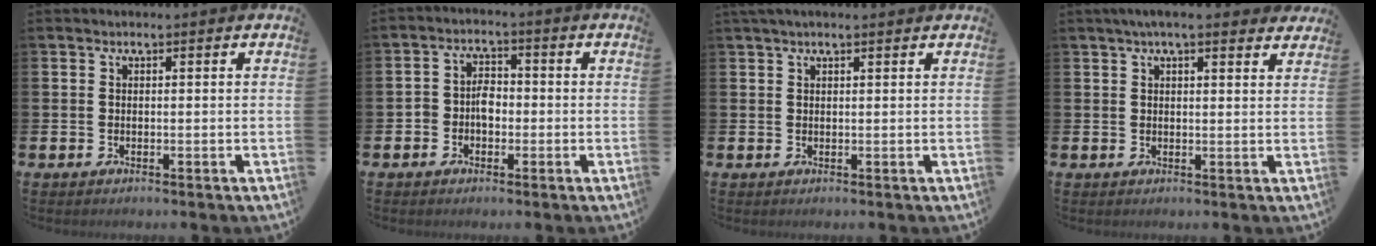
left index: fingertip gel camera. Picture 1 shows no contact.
{"total": 3.2, "force": [-1.3, 2.4, 1.7], "torque": [-0.032, 0.011, -0.030]}
{"total": 1.4, "force": [1.2, 0.1, 0.8], "torque": [-0.013, 0.002, 0.020]}
{"total": 3.8, "force": [3.2, 0.7, 1.8], "torque": [-0.030, -0.009, 0.055]}